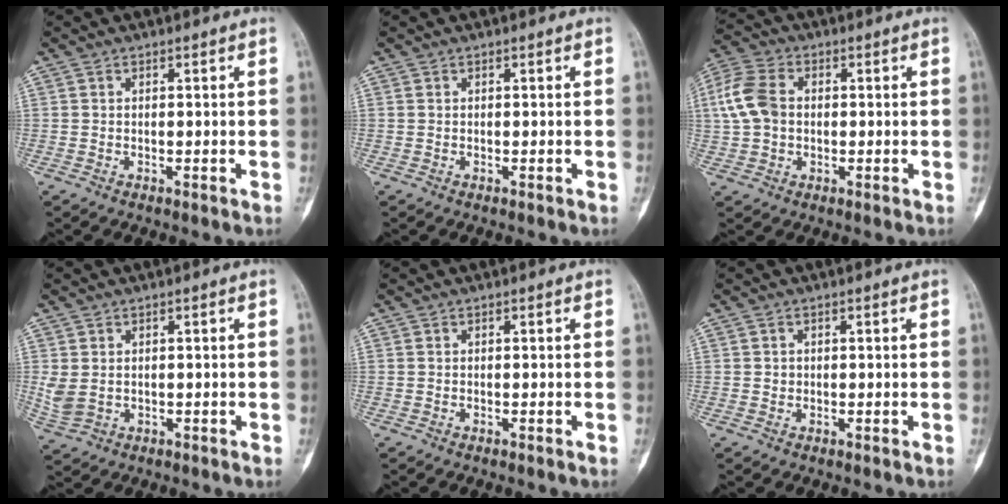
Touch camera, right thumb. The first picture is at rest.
{"total": 0.0}
{"total": 9.3, "force": [0.6, 6.8, 6.3], "torque": [-0.135, 0.016, 0.006]}
{"total": 3.9, "force": [0.3, 2.8, 2.6], "torque": [-0.065, -0.004, 0.016]}
{"total": 0.0}
{"total": 0.9, "force": [0.1, 0.8, 0.2], "torque": [0.000, 0.002, 0.002]}